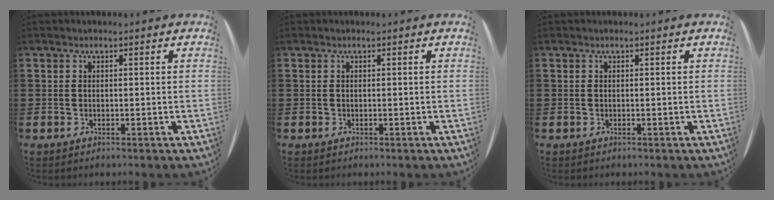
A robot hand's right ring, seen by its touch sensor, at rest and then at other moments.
{"total": 0.0}
{"total": 0.0}